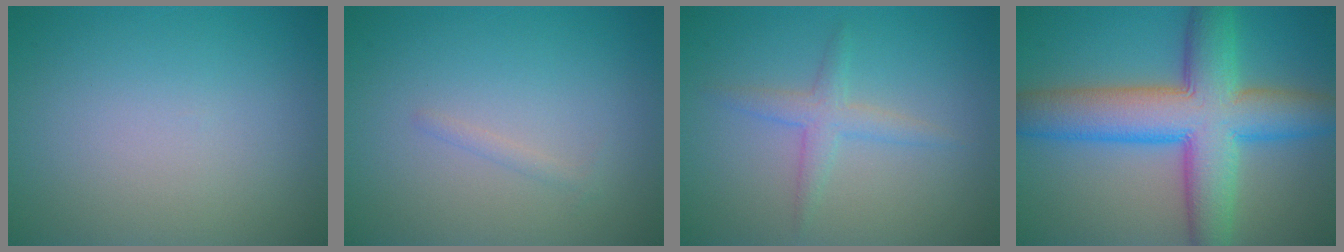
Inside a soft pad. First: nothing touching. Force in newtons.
{"total": 0.6, "press": 0.6, "slide": 0.0}
{"total": 2.2, "press": 2.2, "slide": 0.1}
{"total": 10.6, "press": 10.6, "slide": 0.4}